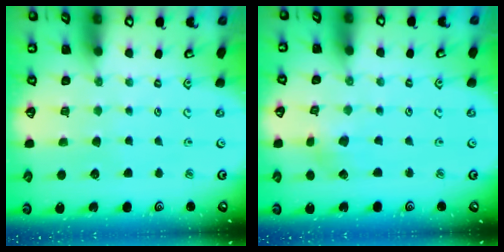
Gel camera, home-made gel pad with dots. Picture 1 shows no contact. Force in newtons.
{"total": 2.6, "press": 2.6, "slide": 0.4}